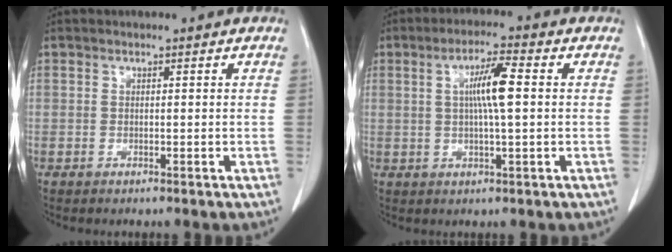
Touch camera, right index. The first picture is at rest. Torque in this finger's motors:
{"motor_torque": [0.21, 0.10, 0.19, 0.08]}